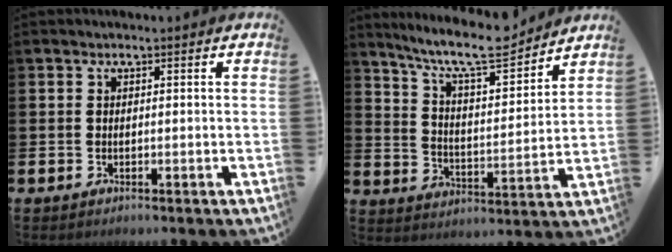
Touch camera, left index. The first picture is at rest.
{"total": 10.1, "force": [8.9, 1.9, 4.6], "torque": [-0.109, -0.053, 0.152]}